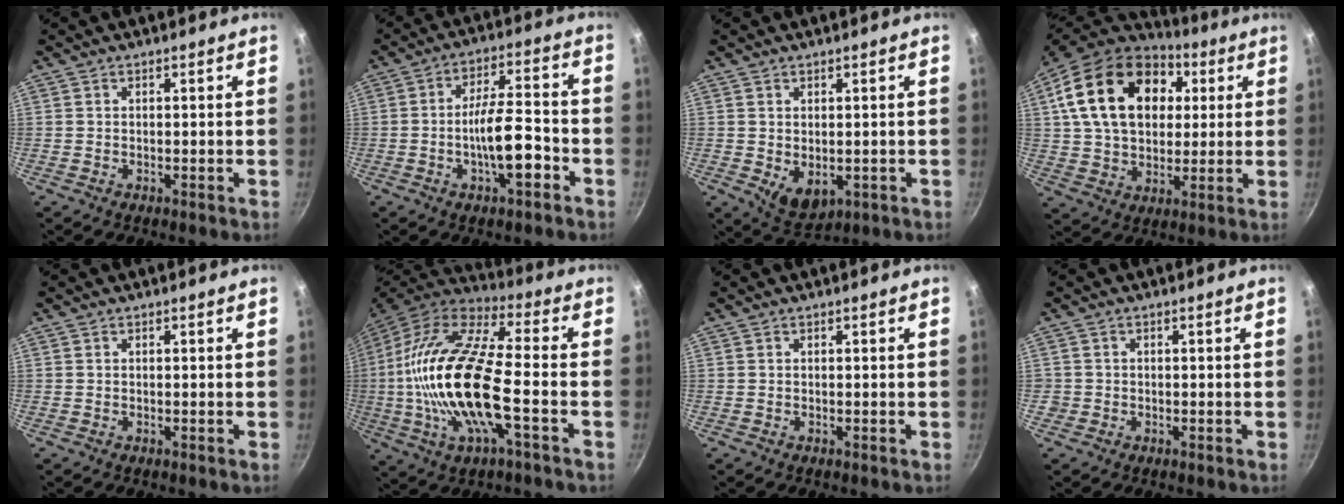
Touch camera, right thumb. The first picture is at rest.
{"total": 10.3, "force": [-3.8, 3.2, 9.0], "torque": [-0.137, 0.034, -0.062]}
{"total": 5.1, "force": [-0.2, 3.3, 3.9], "torque": [-0.054, -0.016, 0.010]}
{"total": 23.9, "force": [6.9, 16.5, 15.8], "torque": [-0.259, 0.009, 0.113]}
{"total": 0.0}
{"total": 23.4, "force": [-3.2, 8.1, 21.8], "torque": [-0.434, 0.023, -0.074]}
{"total": 0.0}
{"total": 1.3, "force": [-0.4, 1.3, 0.2], "torque": [0.001, 0.005, -0.005]}